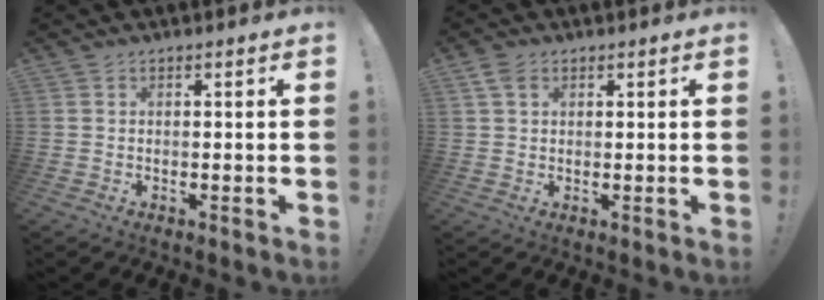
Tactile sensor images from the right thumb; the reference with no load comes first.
{"total": 3.5, "force": [1.7, 2.2, 2.1], "torque": [-0.037, 0.001, 0.033]}